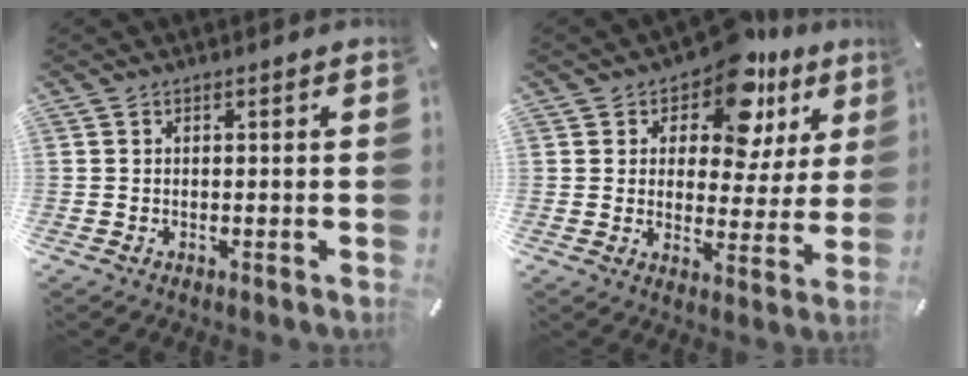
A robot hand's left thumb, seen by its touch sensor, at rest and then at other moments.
{"total": 12.1, "force": [8.3, 6.8, 5.7], "torque": [-0.091, -0.054, 0.146]}